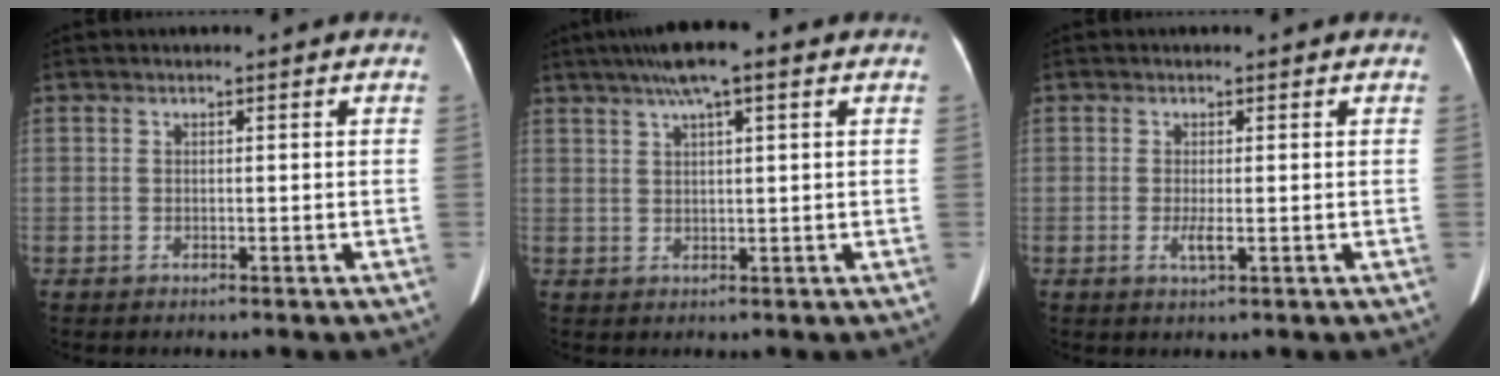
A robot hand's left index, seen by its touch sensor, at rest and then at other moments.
{"total": 7.1, "force": [4.4, 0.8, 5.5], "torque": [-0.091, 0.032, 0.068]}
{"total": 2.0, "force": [-0.1, 0.3, 1.9], "torque": [-0.035, -0.002, -0.003]}